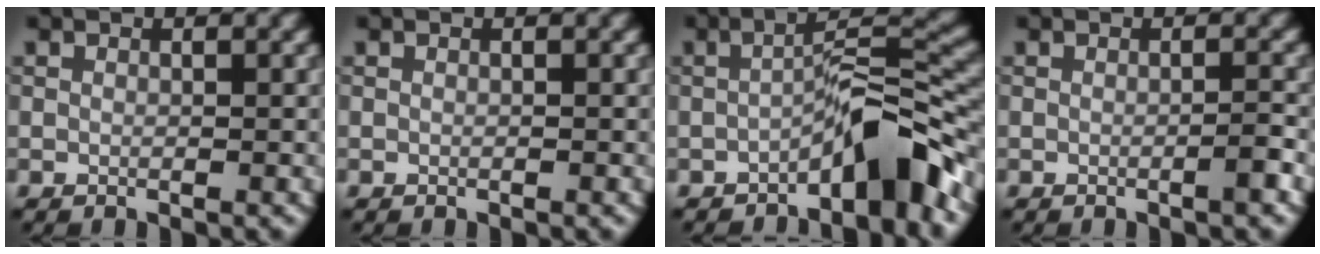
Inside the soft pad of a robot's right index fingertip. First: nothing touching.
{"total": 0.0}
{"total": 5.9, "force": [-3.4, 1.0, 4.8], "torque": [-0.071, 0.024, -0.062]}
{"total": 1.2, "force": [-0.6, 0.1, 1.1], "torque": [-0.014, 0.005, -0.013]}